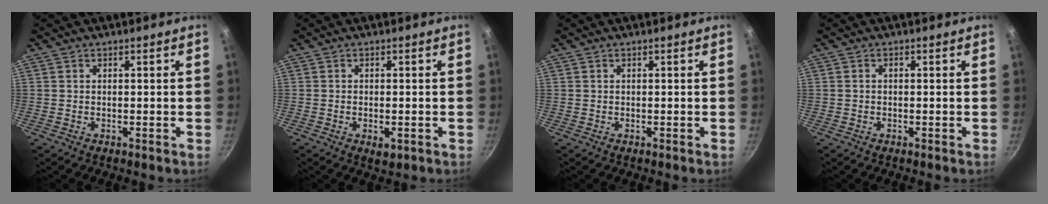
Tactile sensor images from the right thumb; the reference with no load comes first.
{"total": 2.6, "force": [-0.8, 1.3, 2.1], "torque": [-0.035, -0.006, -0.012]}
{"total": 0.0}
{"total": 0.5, "force": [-0.1, 0.4, 0.4], "torque": [-0.007, 0.006, -0.002]}